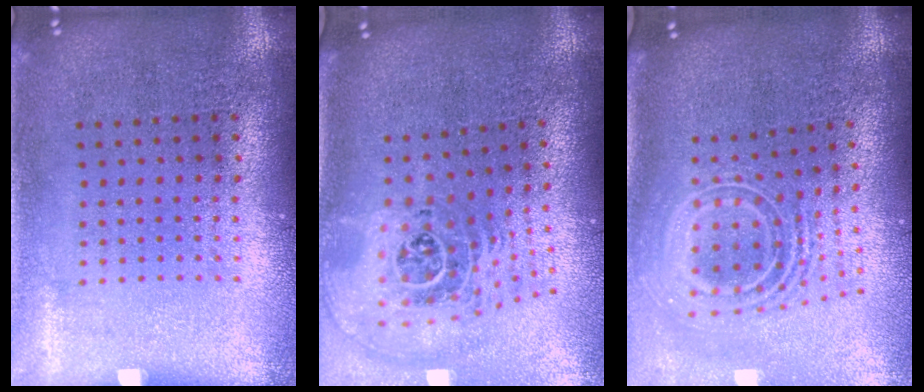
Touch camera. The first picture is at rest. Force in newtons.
{"total": 2.7, "press": 1.8, "slide": 2.0}
{"total": 2.7, "press": 1.8, "slide": 1.9}